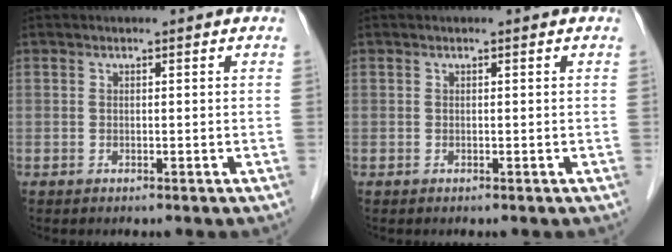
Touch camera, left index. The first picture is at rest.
{"total": 0.0}